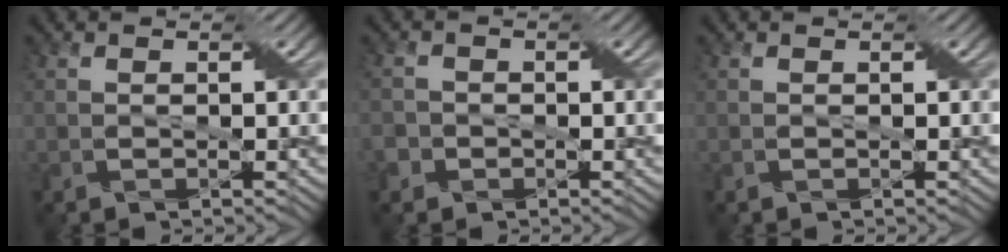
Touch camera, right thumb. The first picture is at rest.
{"total": 2.2, "force": [-0.9, 2.0, 0.4], "torque": [-0.010, 0.002, -0.019]}
{"total": 0.0}